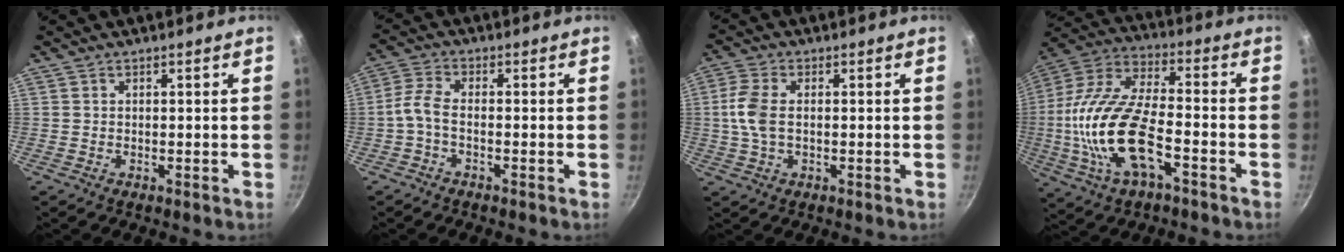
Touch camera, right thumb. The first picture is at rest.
{"total": 3.8, "force": [-1.6, 1.6, 3.0], "torque": [-0.080, 0.017, -0.044]}
{"total": 6.3, "force": [0.1, 3.6, 5.1], "torque": [-0.114, 0.010, -0.003]}
{"total": 20.1, "force": [-5.5, 8.9, 17.2], "torque": [-0.345, 0.026, -0.119]}